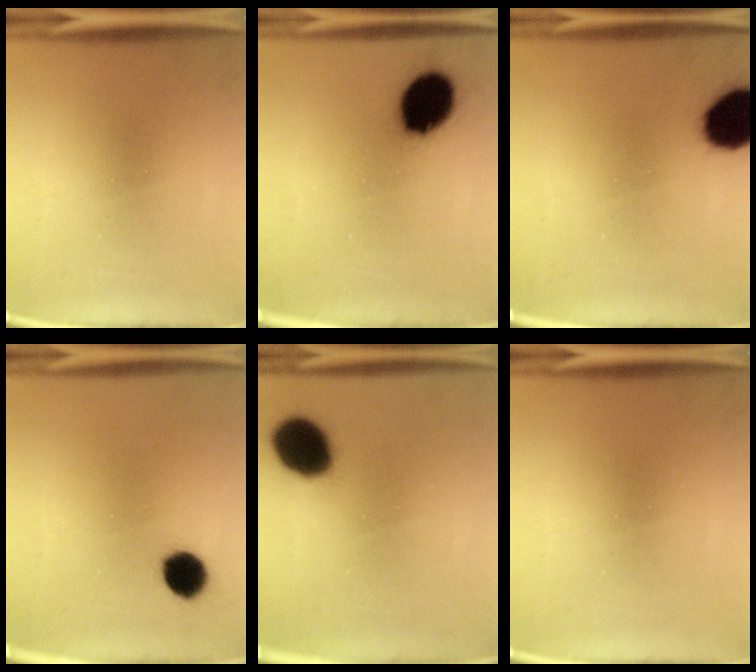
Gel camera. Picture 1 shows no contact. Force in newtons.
{"total": 13.6}
{"total": 15.1}
{"total": 6.4}
{"total": 13.7}
{"total": 0.0}